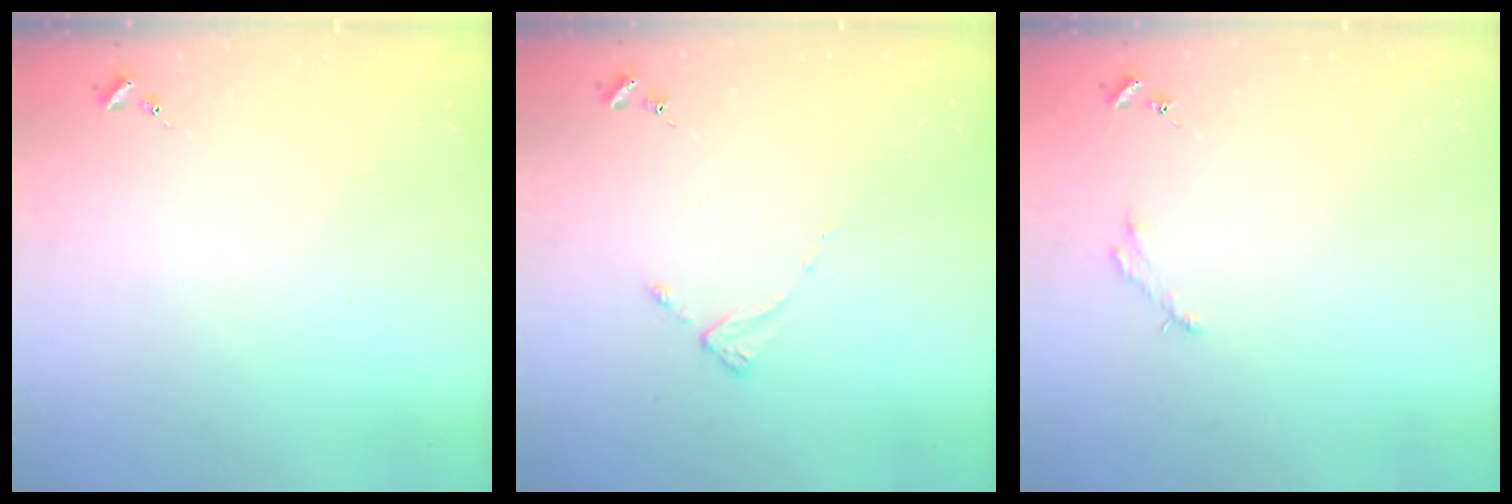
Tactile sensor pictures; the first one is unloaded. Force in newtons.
{"total": 2.1, "press": 2.0, "slide": 0.4}
{"total": 2.5, "press": 2.5, "slide": 0.2}